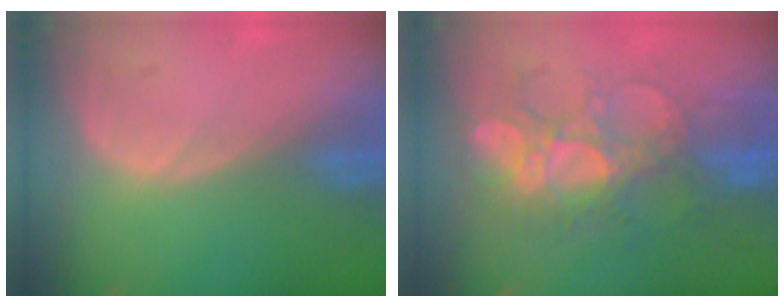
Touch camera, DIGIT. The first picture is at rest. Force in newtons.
{"total": 9.0, "press": 8.6, "slide": 2.5}